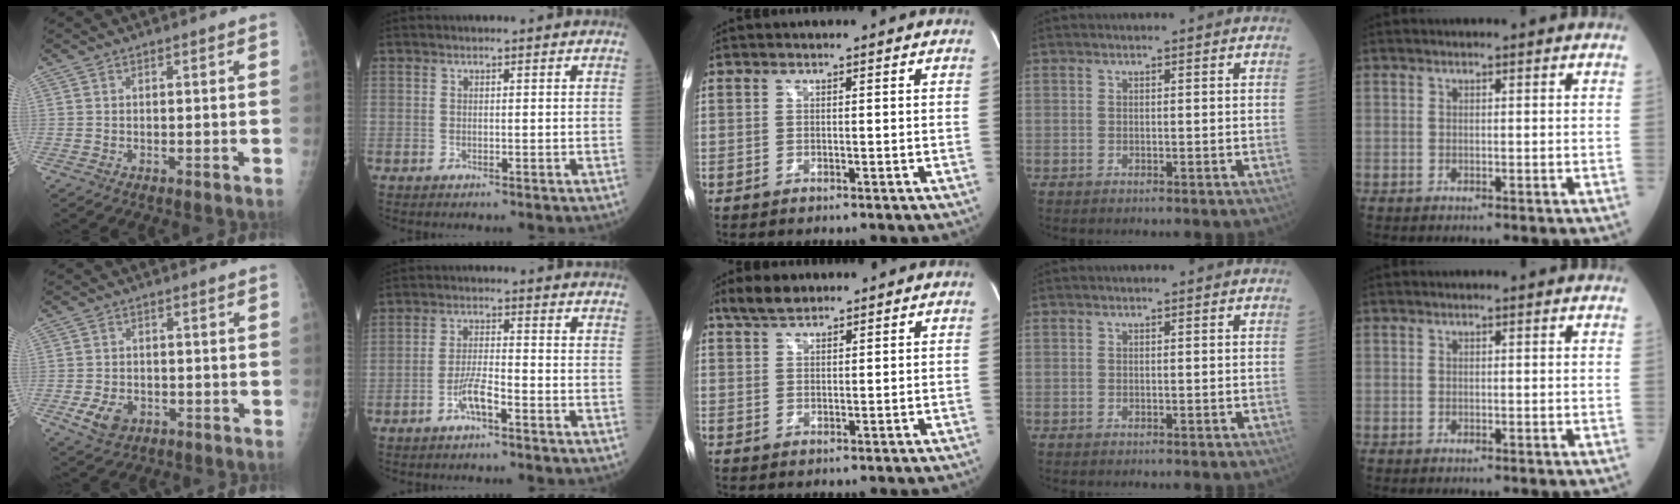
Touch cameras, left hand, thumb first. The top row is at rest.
{"thumb": {"total": 5.1, "force": [-2.1, 3.7, 2.8], "torque": [-0.045, 0.003, -0.029]}, "index": {"total": 4.2, "force": [-2.4, 0.6, 3.4], "torque": [-0.071, 0.003, -0.048]}, "middle": {"total": 3.9, "force": [3.2, 1.4, 1.8], "torque": [-0.045, 0.013, 0.062]}}